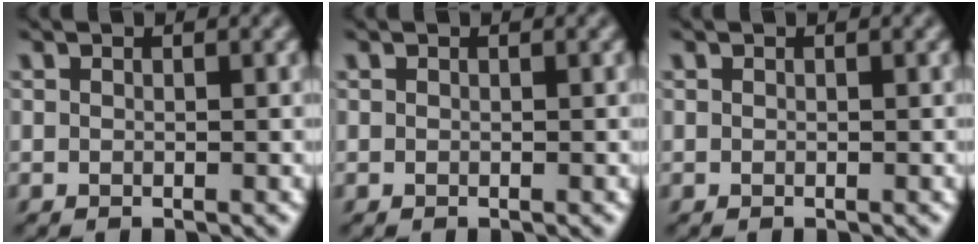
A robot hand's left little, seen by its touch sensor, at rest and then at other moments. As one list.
[{"total": 0.0}, {"total": 0.0}]